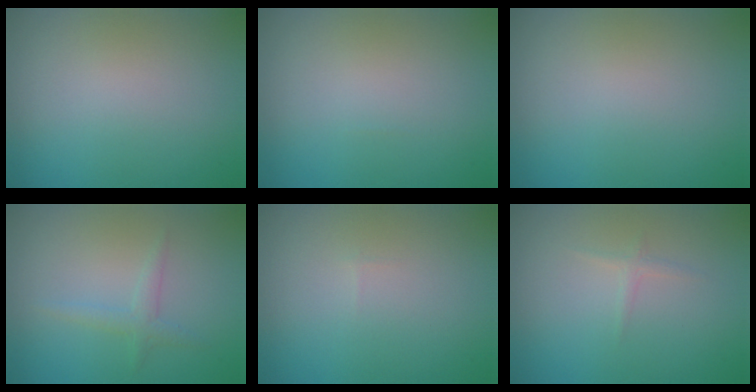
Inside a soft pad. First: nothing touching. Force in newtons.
{"total": 0.0}
{"total": 0.0}
{"total": 1.3, "press": 1.3, "slide": 0.1}
{"total": 0.0}
{"total": 0.8, "press": 0.8, "slide": 0.0}